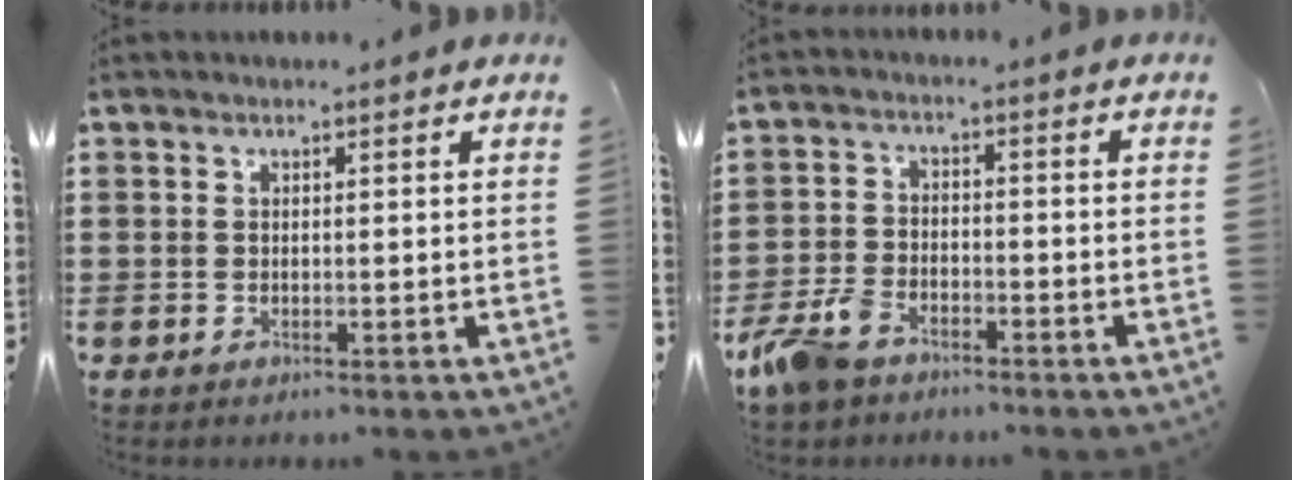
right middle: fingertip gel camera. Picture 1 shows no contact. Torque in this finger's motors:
{"motor_torque": [0.66, 0.17, 0.36, 0.17]}